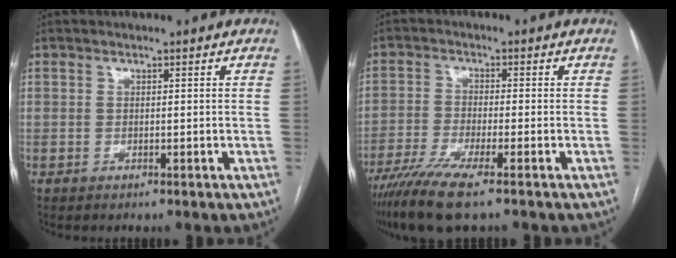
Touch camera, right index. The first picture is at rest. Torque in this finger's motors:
{"motor_torque": [0.62, -0.17, 0.45, 0.12]}